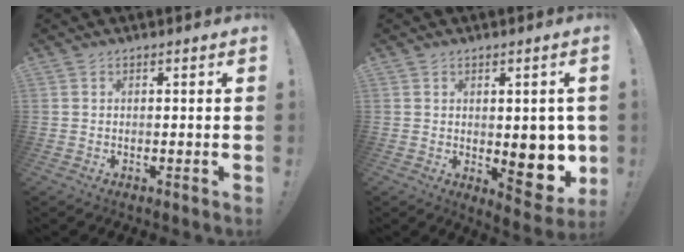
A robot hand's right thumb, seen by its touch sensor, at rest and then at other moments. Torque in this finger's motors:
{"motor_torque": [0.82, 2.13, 0.60, -0.35, 0.34]}